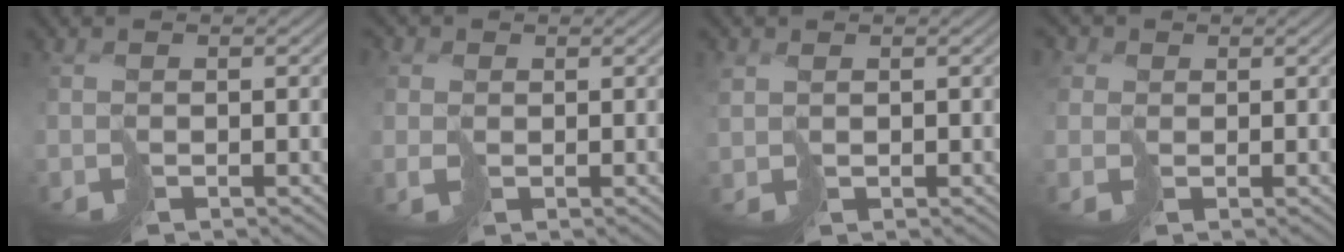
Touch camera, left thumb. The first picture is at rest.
{"total": 2.5, "force": [0.7, 2.2, 0.9], "torque": [-0.042, 0.005, 0.010]}
{"total": 1.8, "force": [1.0, 1.3, 0.7], "torque": [-0.031, -0.001, 0.020]}
{"total": 2.9, "force": [1.0, 2.6, 0.9], "torque": [-0.039, 0.006, 0.009]}